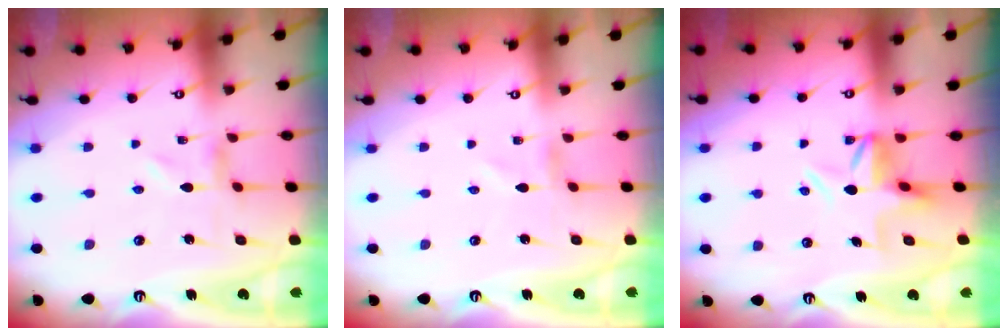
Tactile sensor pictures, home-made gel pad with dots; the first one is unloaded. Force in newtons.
{"total": 1.0, "press": 1.0, "slide": 0.1}
{"total": 6.0, "press": 6.0, "slide": 0.5}